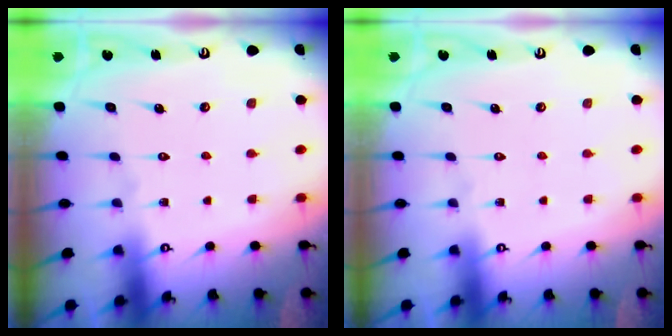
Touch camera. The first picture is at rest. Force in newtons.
{"total": 0.0}